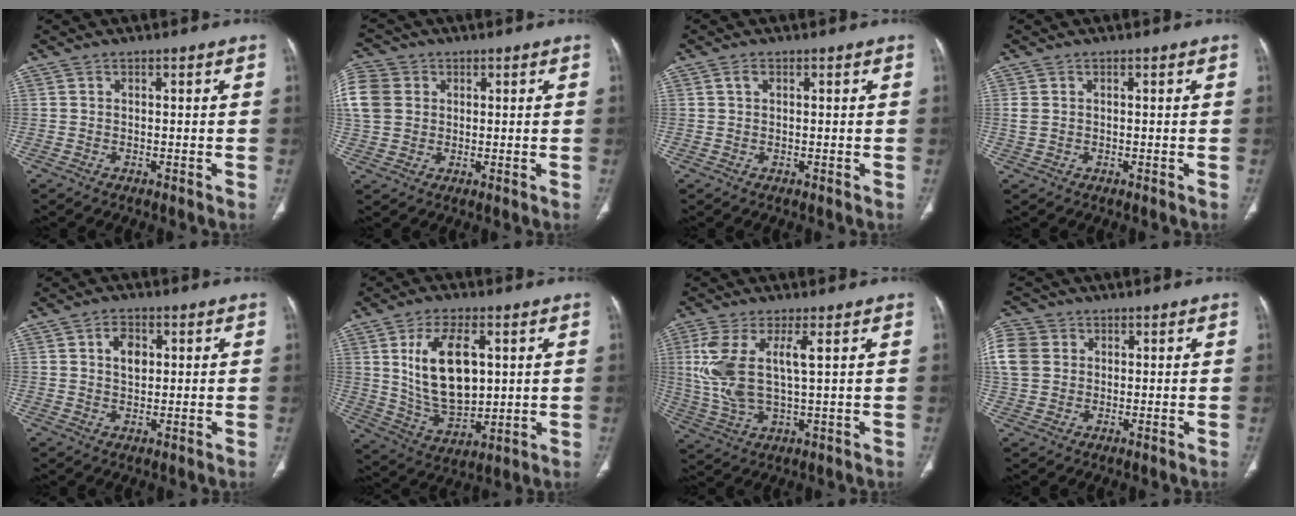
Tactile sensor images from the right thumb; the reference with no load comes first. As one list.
[{"total": 15.8, "force": [3.5, 13.3, 7.8], "torque": [-0.215, 0.037, 0.072]}, {"total": 1.2, "force": [0.5, 0.7, 0.8], "torque": [-0.015, 0.004, 0.009]}, {"total": 1.6, "force": [0.2, 1.2, 1.0], "torque": [-0.031, 0.005, 0.007]}, {"total": 4.5, "force": [1.2, 3.1, 3.1], "torque": [-0.035, -0.003, 0.020]}, {"total": 15.6, "force": [3.6, 8.6, 12.5], "torque": [-0.205, -0.019, 0.080]}, {"total": 11.4, "force": [2.5, 4.1, 10.3], "torque": [-0.244, -0.011, 0.057]}, {"total": 14.2, "force": [3.1, 12.0, 7.0], "torque": [-0.193, 0.031, 0.062]}]